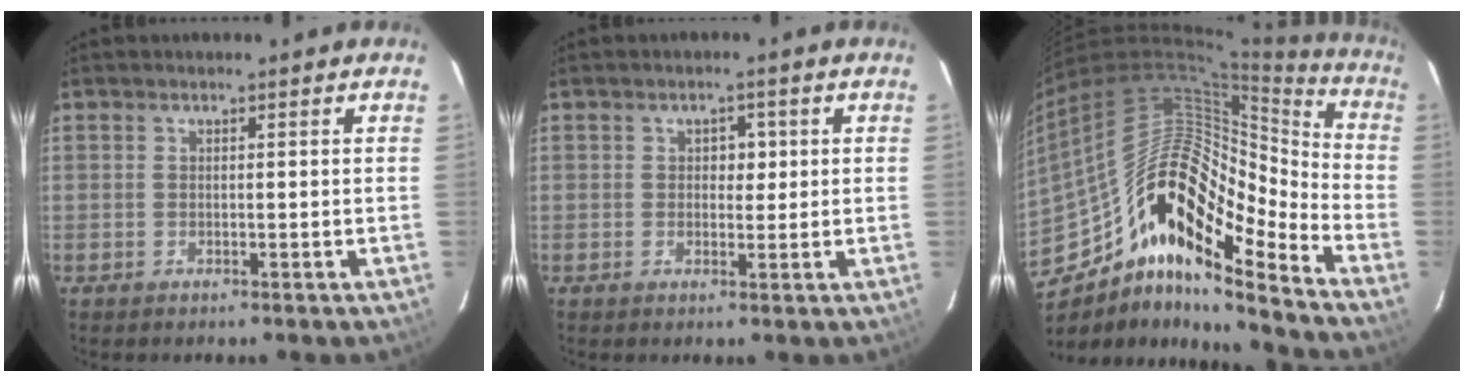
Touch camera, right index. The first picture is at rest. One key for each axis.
{"total": 2.2, "fx": 0.3, "fy": 1.9, "fz": 1.0, "tx": -0.012, "ty": 0.009, "tz": 0.004}
{"total": 21.2, "fx": -10.6, "fy": 7.6, "fz": 16.8, "tx": -0.280, "ty": -0.002, "tz": -0.202}